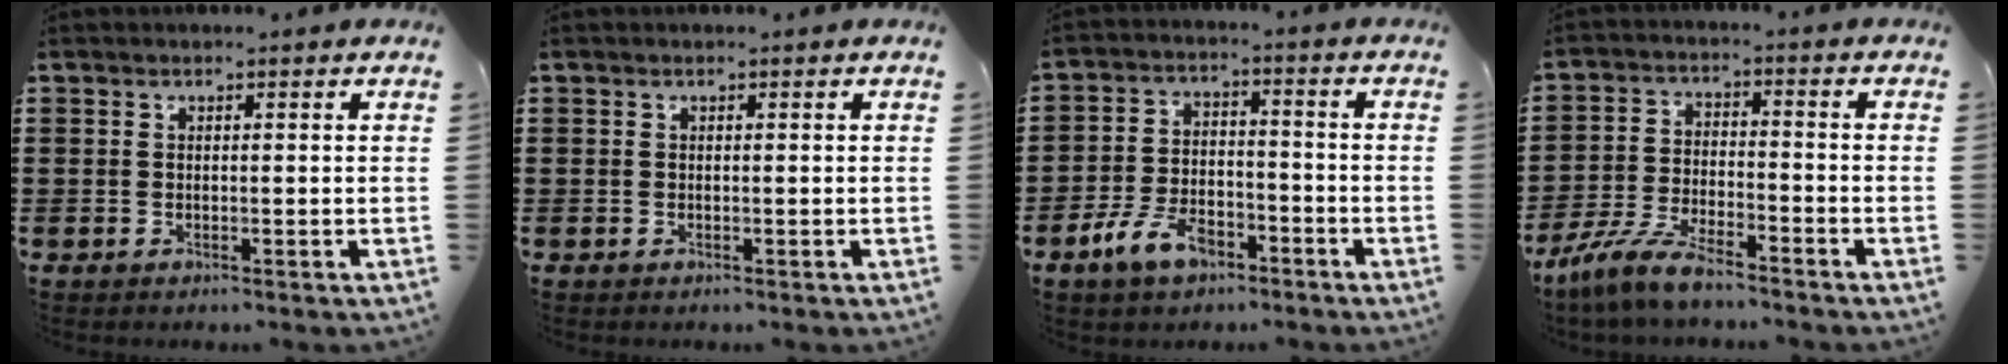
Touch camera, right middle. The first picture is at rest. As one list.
[{"total": 0.0}, {"total": 7.1, "force": [-4.7, 3.3, 4.2], "torque": [-0.092, 0.009, -0.091]}, {"total": 7.0, "force": [-6.1, 0.8, 3.2], "torque": [-0.084, -0.006, -0.122]}]